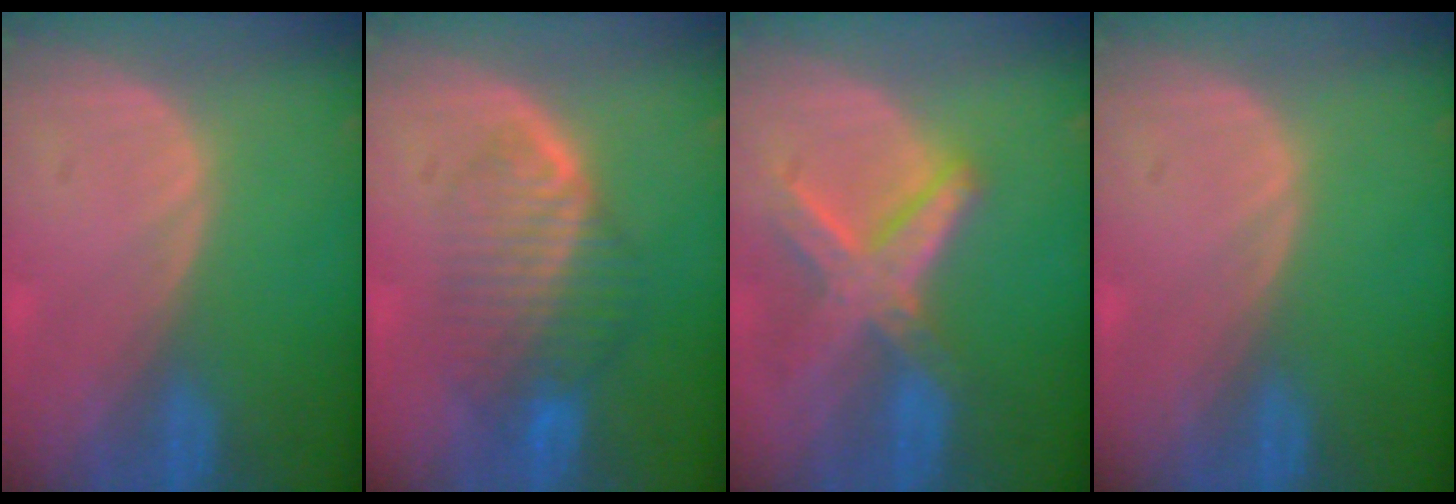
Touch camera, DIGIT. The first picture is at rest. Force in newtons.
{"total": 7.9, "press": 7.1, "slide": 3.4}
{"total": 8.3, "press": 7.1, "slide": 4.3}
{"total": 0.0}